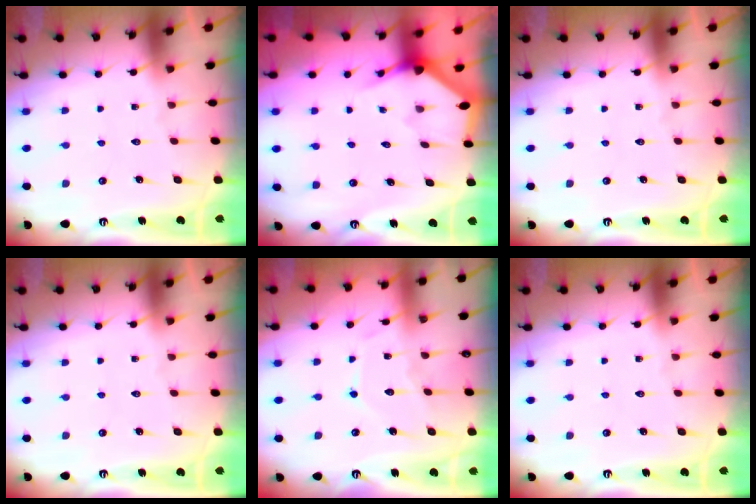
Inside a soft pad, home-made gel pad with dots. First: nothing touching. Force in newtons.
{"total": 2.6, "press": 2.6, "slide": 0.2}
{"total": 0.0}
{"total": 0.0}
{"total": 9.3, "press": 9.3, "slide": 0.9}
{"total": 0.0}